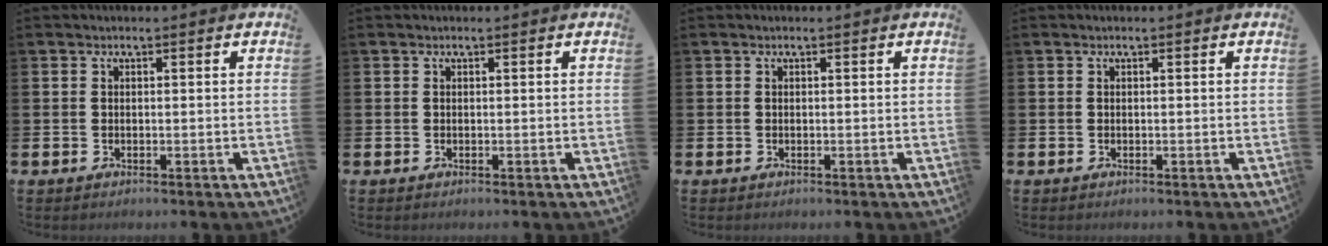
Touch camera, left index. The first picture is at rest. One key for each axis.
{"total": 0.0}
{"total": 0.0}
{"total": 0.0}